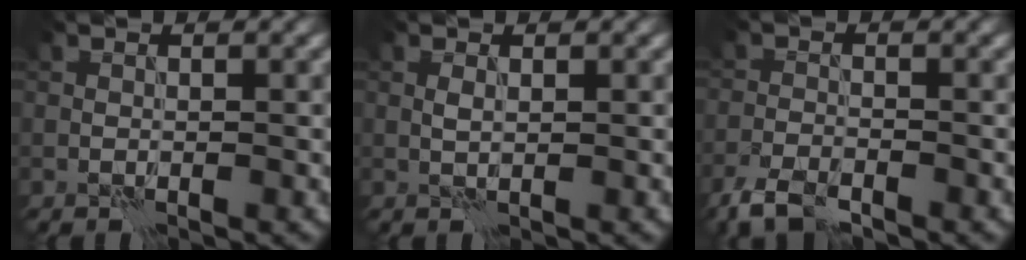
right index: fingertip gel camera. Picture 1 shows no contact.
{"total": 0.6, "force": [0.1, 0.2, 0.5], "torque": [-0.014, 0.001, 0.002]}
{"total": 3.5, "force": [-2.8, 1.2, 1.8], "torque": [-0.034, -0.005, -0.064]}